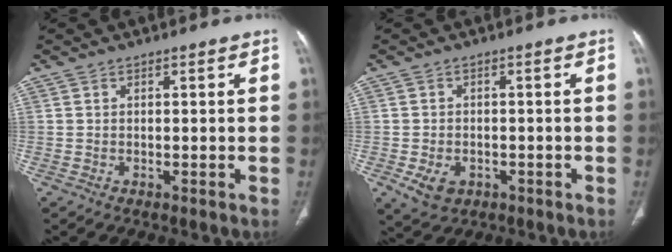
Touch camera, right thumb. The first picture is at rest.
{"total": 5.1, "force": [-1.9, 3.8, 2.9], "torque": [-0.047, 0.004, -0.021]}